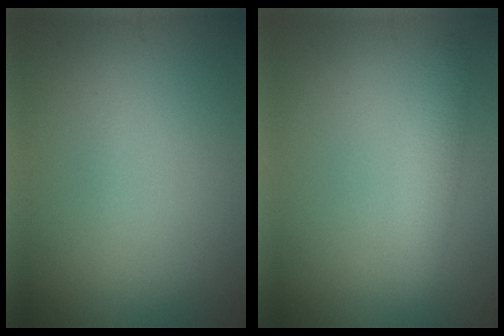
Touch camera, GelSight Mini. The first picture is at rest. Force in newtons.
{"total": 2.8, "press": 2.8, "slide": 0.1}